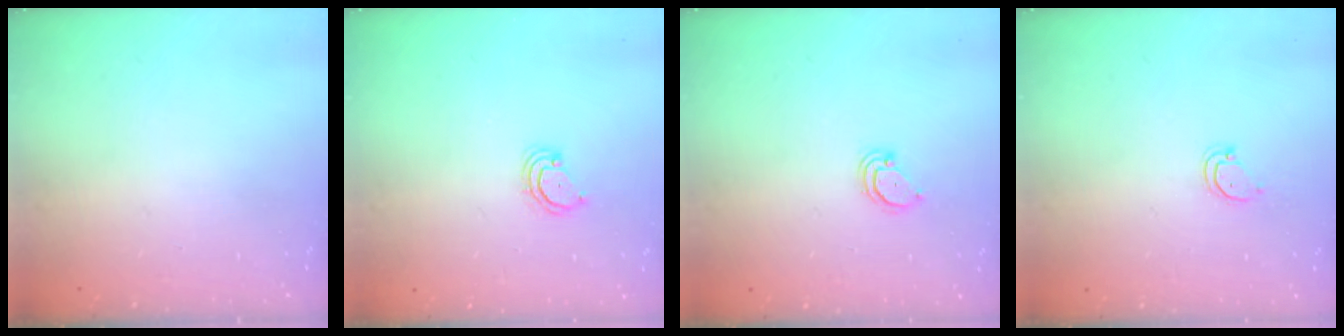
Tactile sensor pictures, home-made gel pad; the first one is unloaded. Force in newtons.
{"total": 3.5, "press": 3.4, "slide": 0.4}
{"total": 3.0, "press": 3.0, "slide": 0.2}
{"total": 3.5, "press": 3.5, "slide": 0.4}